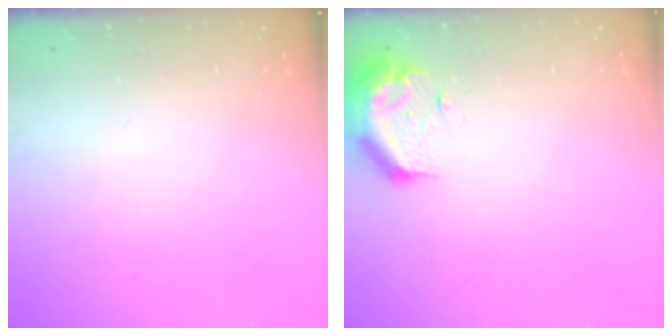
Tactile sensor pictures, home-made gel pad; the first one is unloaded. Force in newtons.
{"total": 10.2, "press": 10.2, "slide": 0.3}